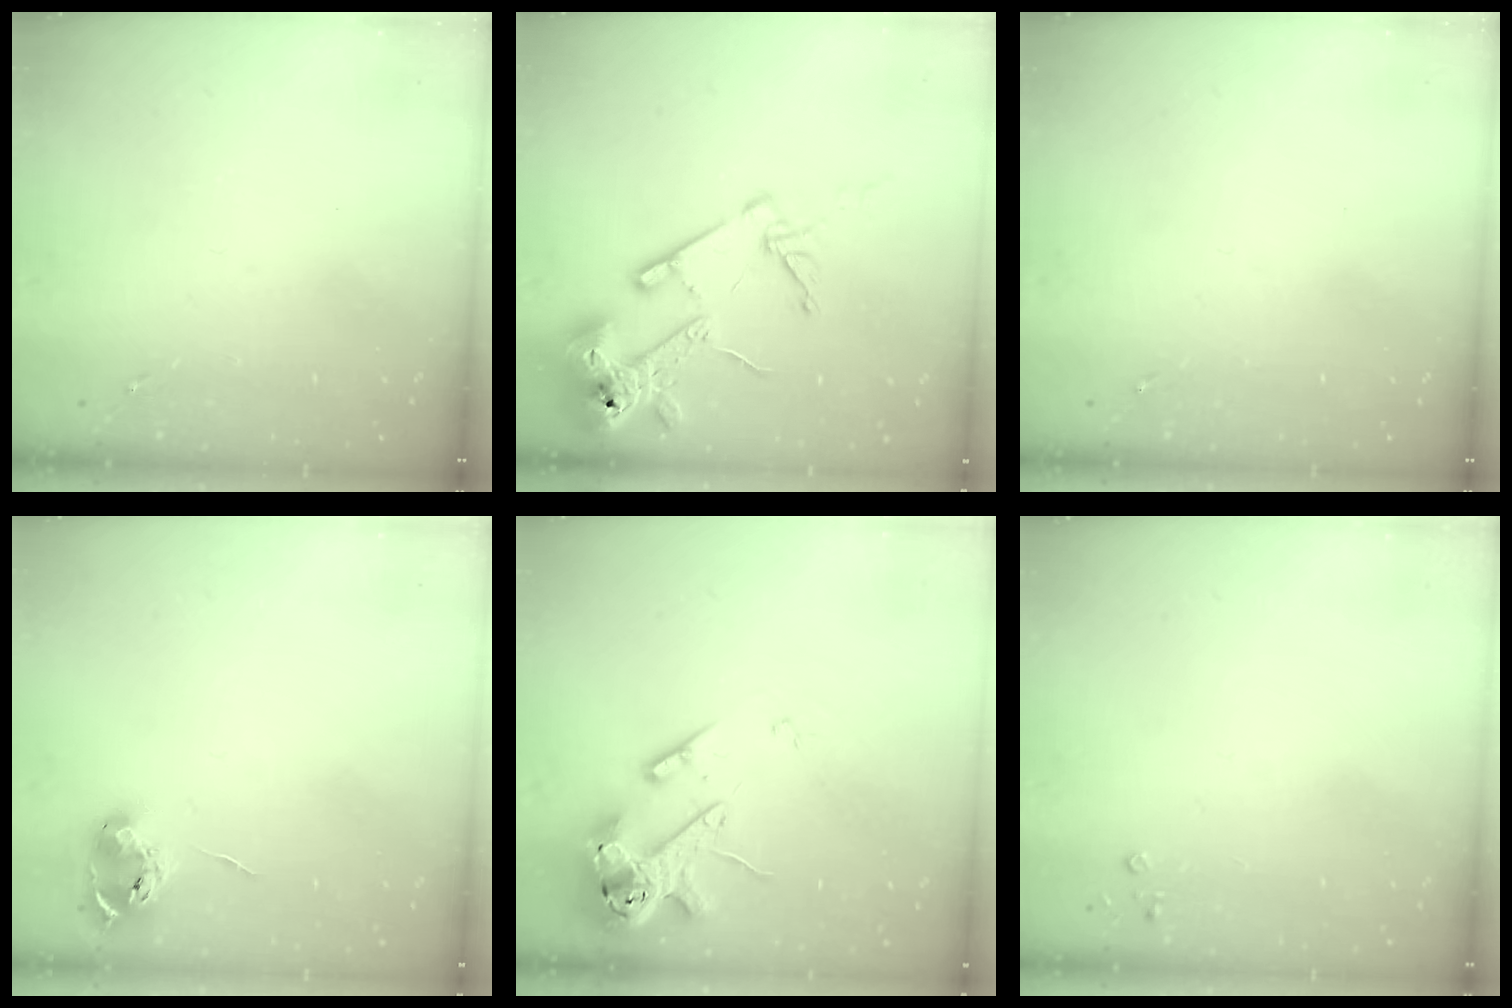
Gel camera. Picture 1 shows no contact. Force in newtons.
{"total": 17.2, "press": 17.1, "slide": 2.1}
{"total": 0.0}
{"total": 7.7, "press": 7.7, "slide": 0.7}
{"total": 15.0, "press": 14.9, "slide": 2.1}
{"total": 2.2, "press": 2.2, "slide": 0.3}